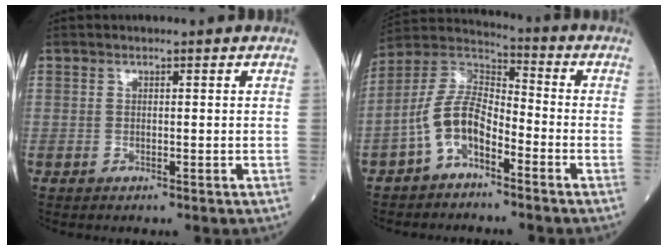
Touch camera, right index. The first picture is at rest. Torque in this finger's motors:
{"motor_torque": [1.36, -0.59, 0.83, 0.20]}